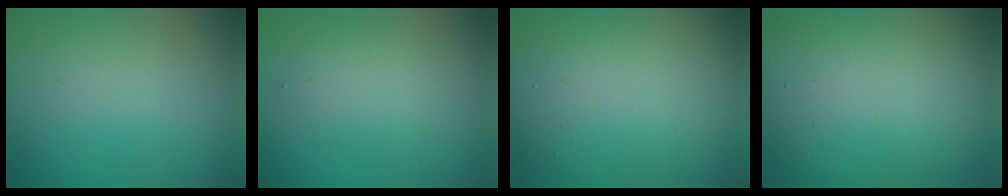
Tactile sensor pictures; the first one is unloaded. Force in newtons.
{"total": 2.3, "press": 2.3, "slide": 0.1}
{"total": 10.7, "press": 10.7, "slide": 0.5}
{"total": 12.0, "press": 12.0, "slide": 0.2}